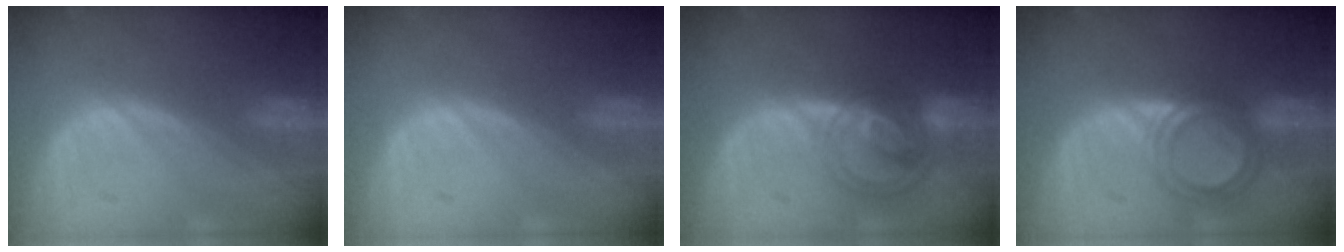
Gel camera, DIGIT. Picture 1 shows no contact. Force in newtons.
{"total": 0.6, "press": 0.1, "slide": 0.6}
{"total": 7.2, "press": 6.3, "slide": 3.5}
{"total": 4.8, "press": 4.6, "slide": 1.3}